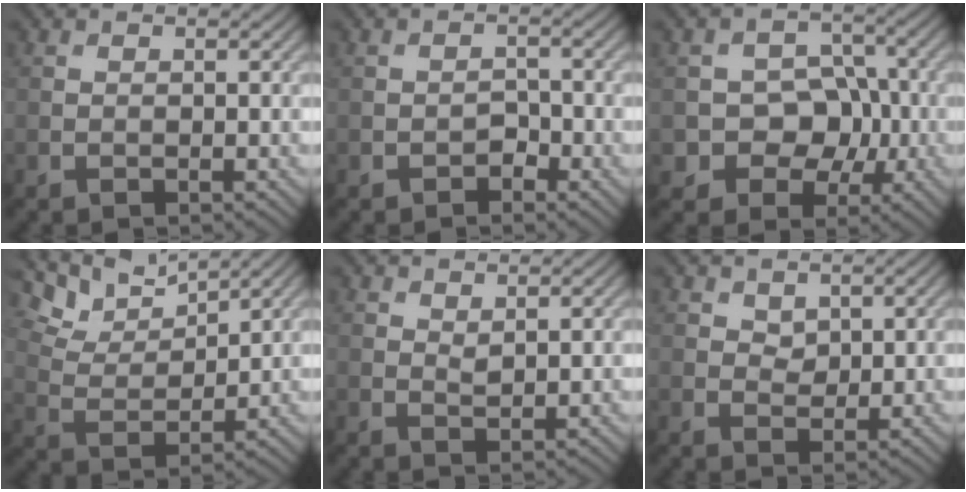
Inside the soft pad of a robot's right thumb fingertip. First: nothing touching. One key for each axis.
{"total": 1.7, "fx": -1.2, "fy": 1.0, "fz": 0.8, "tx": -0.010, "ty": 0.006, "tz": -0.023}
{"total": 6.8, "fx": -1.9, "fy": 5.6, "fz": 3.4, "tx": -0.046, "ty": 0.001, "tz": -0.048}
{"total": 8.2, "fx": 6.7, "fy": 2.3, "fz": 4.2, "tx": -0.097, "ty": 0.004, "tz": 0.116}
{"total": 1.1, "fx": 0.9, "fy": 0.3, "fz": 0.6, "tx": -0.017, "ty": -0.003, "tz": 0.020}
{"total": 1.9, "fx": 1.1, "fy": 1.3, "fz": 0.8, "tx": -0.018, "ty": -0.004, "tz": 0.020}